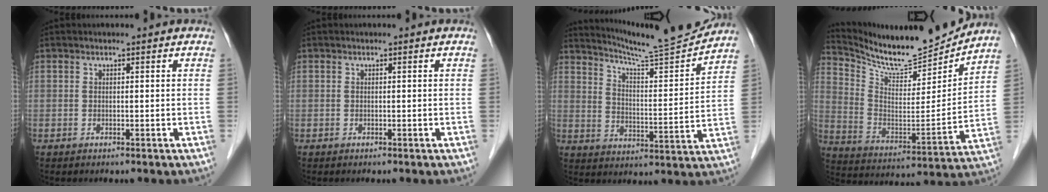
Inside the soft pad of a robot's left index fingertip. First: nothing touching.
{"total": 0.0}
{"total": 14.2, "force": [13.6, -1.5, 3.6], "torque": [-0.066, -0.033, 0.206]}
{"total": 16.4, "force": [15.7, 1.2, 4.6], "torque": [-0.101, -0.035, 0.263]}